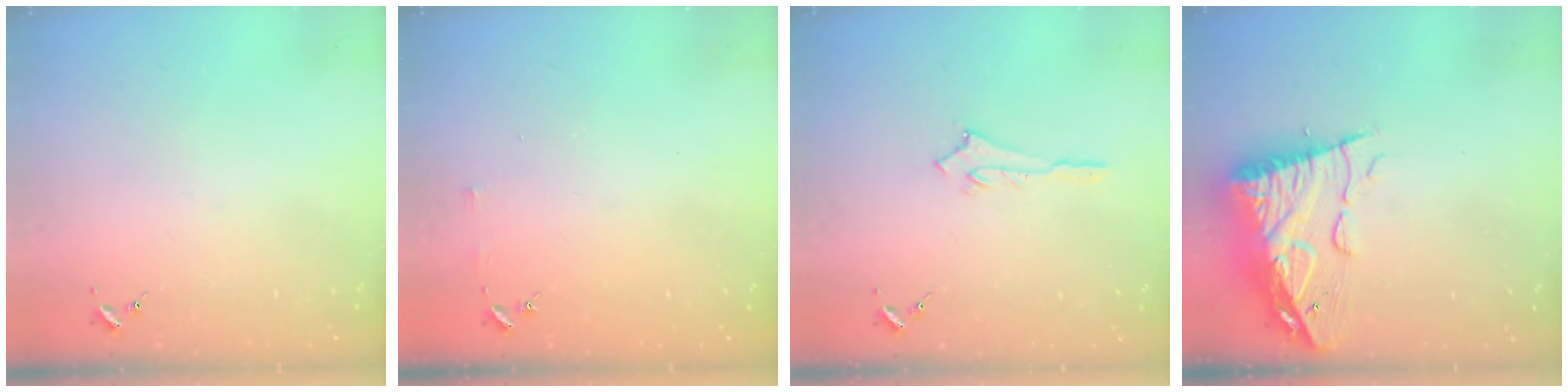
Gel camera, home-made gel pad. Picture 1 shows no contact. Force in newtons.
{"total": 3.0, "press": 3.0, "slide": 0.3}
{"total": 2.5, "press": 2.5, "slide": 0.2}
{"total": 14.9, "press": 14.8, "slide": 1.2}